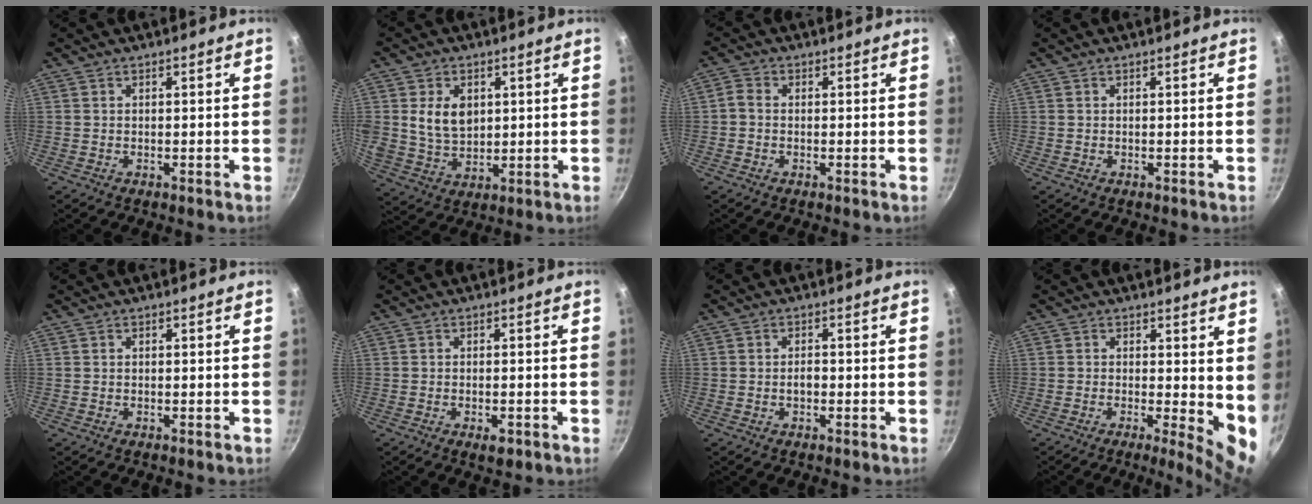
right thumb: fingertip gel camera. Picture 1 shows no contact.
{"total": 8.9, "force": [2.0, 6.6, 5.7], "torque": [-0.086, -0.020, 0.043]}
{"total": 1.0, "force": [0.0, 0.9, 0.3], "torque": [-0.005, 0.001, -0.003]}
{"total": 0.0}
{"total": 0.0}
{"total": 2.7, "force": [-1.3, 1.2, 2.0], "torque": [-0.032, 0.002, -0.020]}
{"total": 1.8, "force": [-0.5, 1.2, 1.3], "torque": [-0.016, 0.010, -0.009]}
{"total": 6.7, "force": [0.1, 2.4, 6.3], "torque": [-0.073, -0.018, 0.001]}